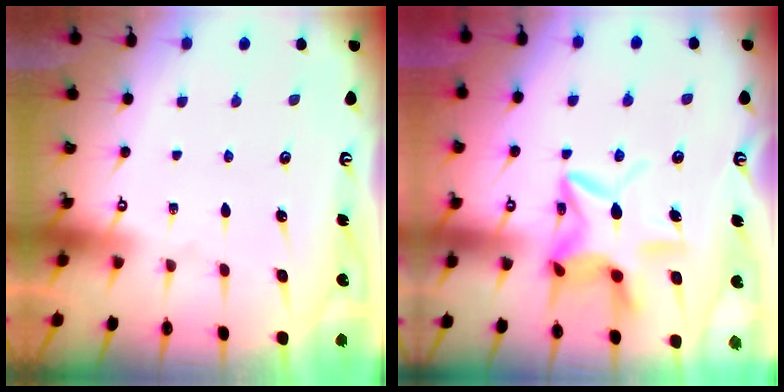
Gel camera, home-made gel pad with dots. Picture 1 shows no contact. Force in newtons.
{"total": 12.2, "press": 12.1, "slide": 1.2}